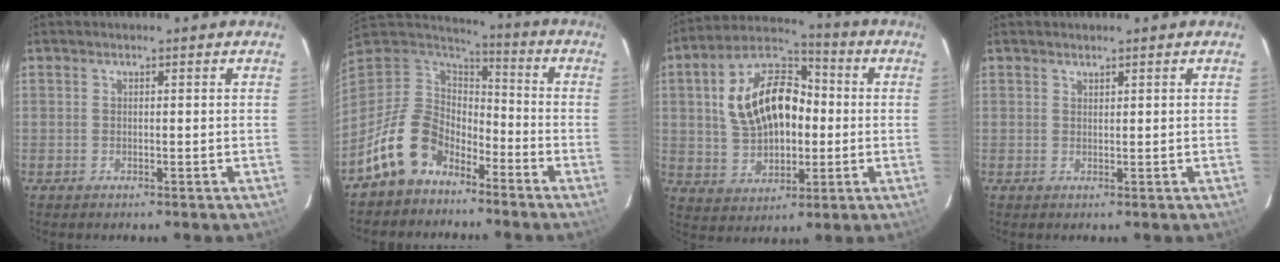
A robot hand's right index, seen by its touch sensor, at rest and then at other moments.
{"total": 13.7, "force": [-8.9, 8.8, 5.6], "torque": [-0.136, 0.020, -0.157]}
{"total": 16.4, "force": [1.2, 10.5, 12.5], "torque": [-0.243, 0.031, 0.030]}
{"total": 0.6, "force": [0.6, 0.1, 0.0], "torque": [0.000, 0.001, 0.012]}